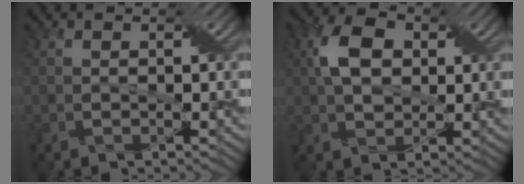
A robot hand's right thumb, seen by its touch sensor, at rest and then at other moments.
{"total": 5.8, "force": [1.4, 3.9, 4.1], "torque": [-0.086, 0.012, 0.018]}